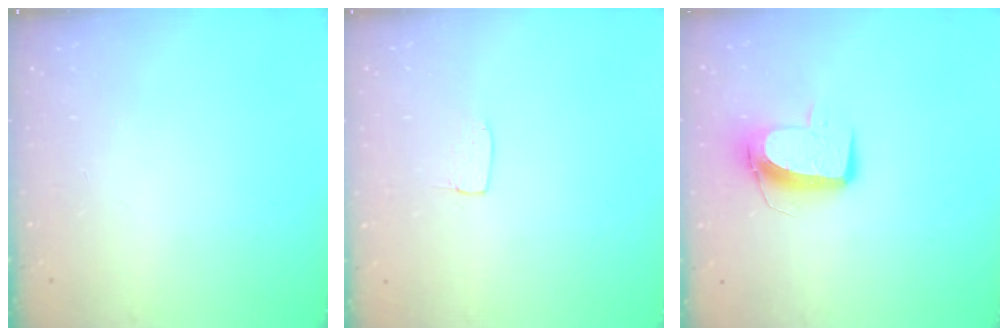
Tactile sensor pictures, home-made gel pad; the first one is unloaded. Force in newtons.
{"total": 3.2, "press": 3.2, "slide": 0.1}
{"total": 10.3, "press": 10.3, "slide": 0.8}